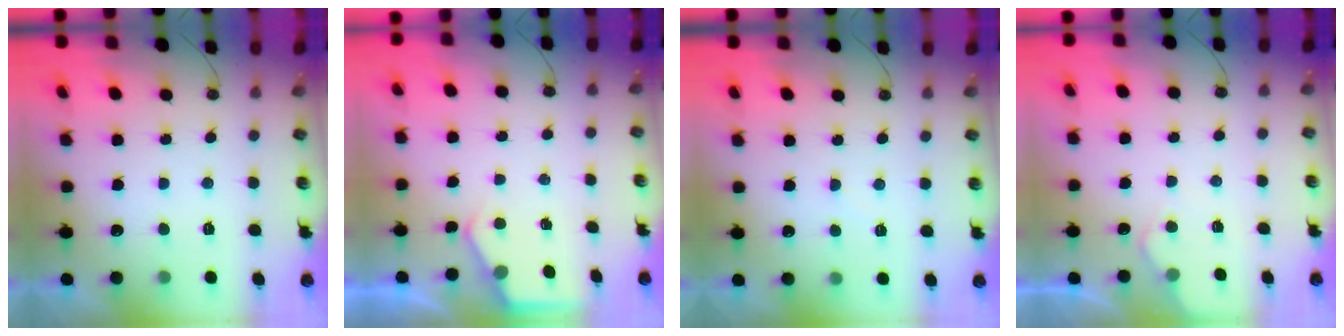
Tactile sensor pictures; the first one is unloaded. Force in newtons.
{"total": 2.9, "press": 2.9, "slide": 0.5}
{"total": 2.9, "press": 2.9, "slide": 0.5}
{"total": 4.1, "press": 4.0, "slide": 0.5}